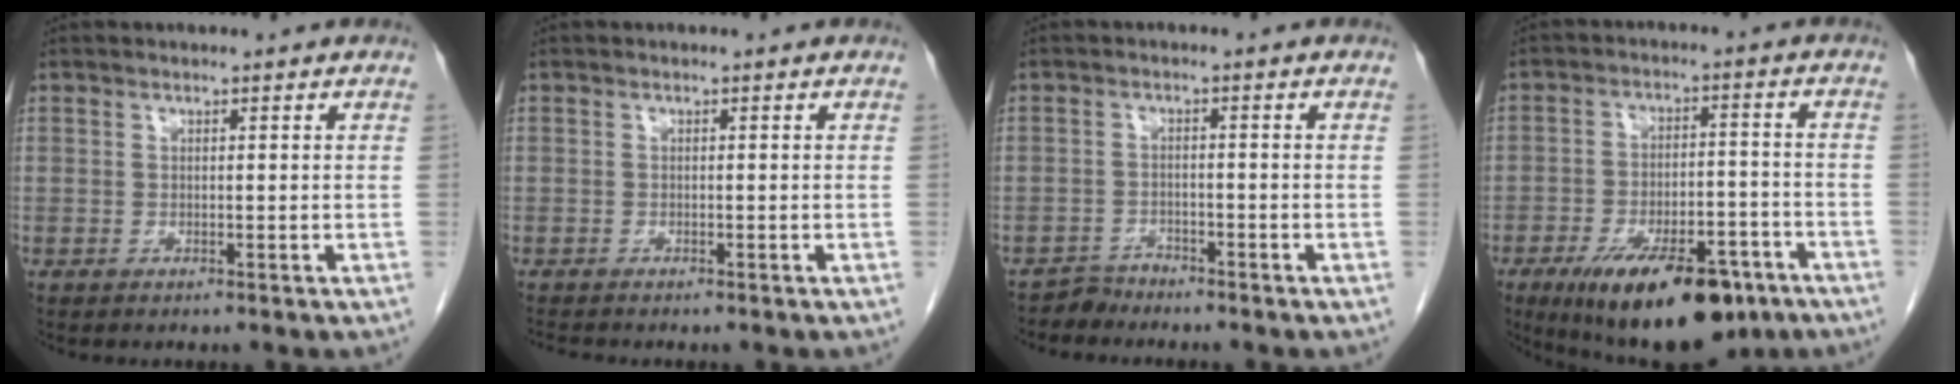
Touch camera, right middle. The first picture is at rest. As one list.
[{"total": 1.4, "force": [-1.3, 0.1, 0.5], "torque": [-0.013, -0.004, -0.021]}, {"total": 2.1, "force": [-1.9, 0.3, -0.8], "torque": [0.022, -0.005, -0.036]}, {"total": 17.7, "force": [-11.0, 6.9, 12.1], "torque": [-0.167, -0.005, -0.162]}]